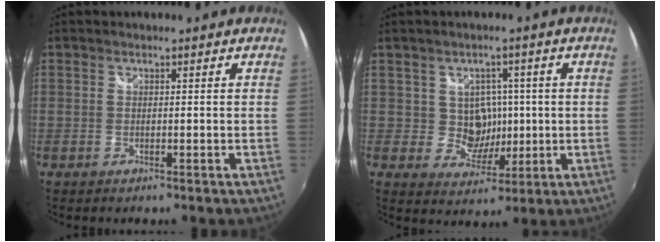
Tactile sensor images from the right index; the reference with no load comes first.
{"total": 6.0, "force": [0.6, 5.7, 1.7], "torque": [-0.033, 0.009, 0.016]}